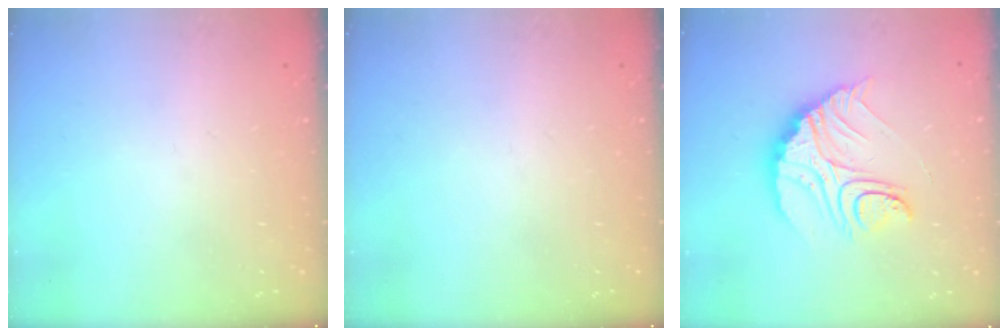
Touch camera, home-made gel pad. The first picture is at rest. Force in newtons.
{"total": 0.0}
{"total": 13.2, "press": 13.2, "slide": 1.0}